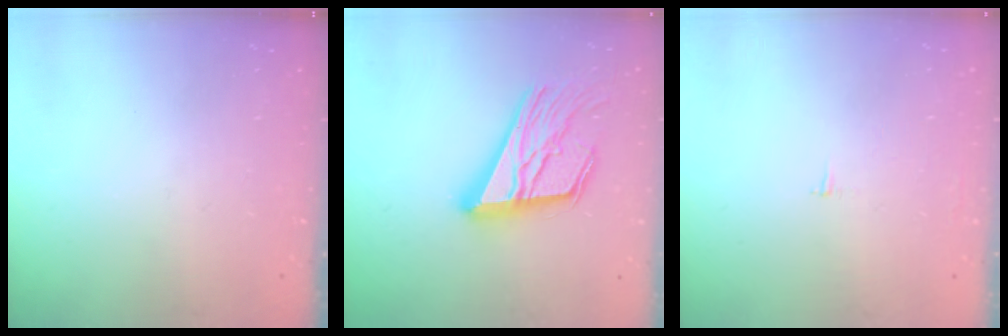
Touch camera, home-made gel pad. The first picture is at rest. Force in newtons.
{"total": 20.9, "press": 20.8, "slide": 2.2}
{"total": 2.1, "press": 2.1, "slide": 0.2}